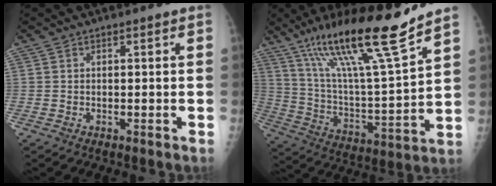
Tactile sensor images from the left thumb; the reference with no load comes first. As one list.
[{"total": 22.1, "force": [15.1, 1.9, 16.1], "torque": [-0.258, -0.065, 0.268]}]